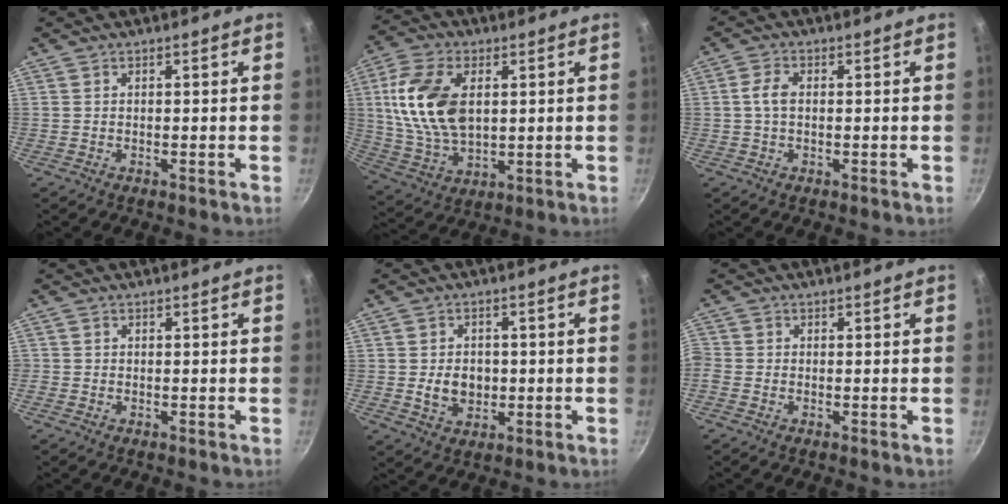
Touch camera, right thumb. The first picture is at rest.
{"total": 16.0, "force": [3.0, 9.7, 12.4], "torque": [-0.226, -0.007, 0.062]}
{"total": 3.5, "force": [0.2, 1.8, 3.0], "torque": [-0.069, 0.009, 0.000]}
{"total": 0.5, "force": [-0.1, 0.5, 0.0], "torque": [0.001, 0.001, -0.004]}
{"total": 6.0, "force": [-0.5, 4.7, 3.6], "torque": [-0.038, 0.002, -0.003]}
{"total": 1.8, "force": [-0.8, 1.5, 0.7], "torque": [-0.018, 0.002, -0.024]}